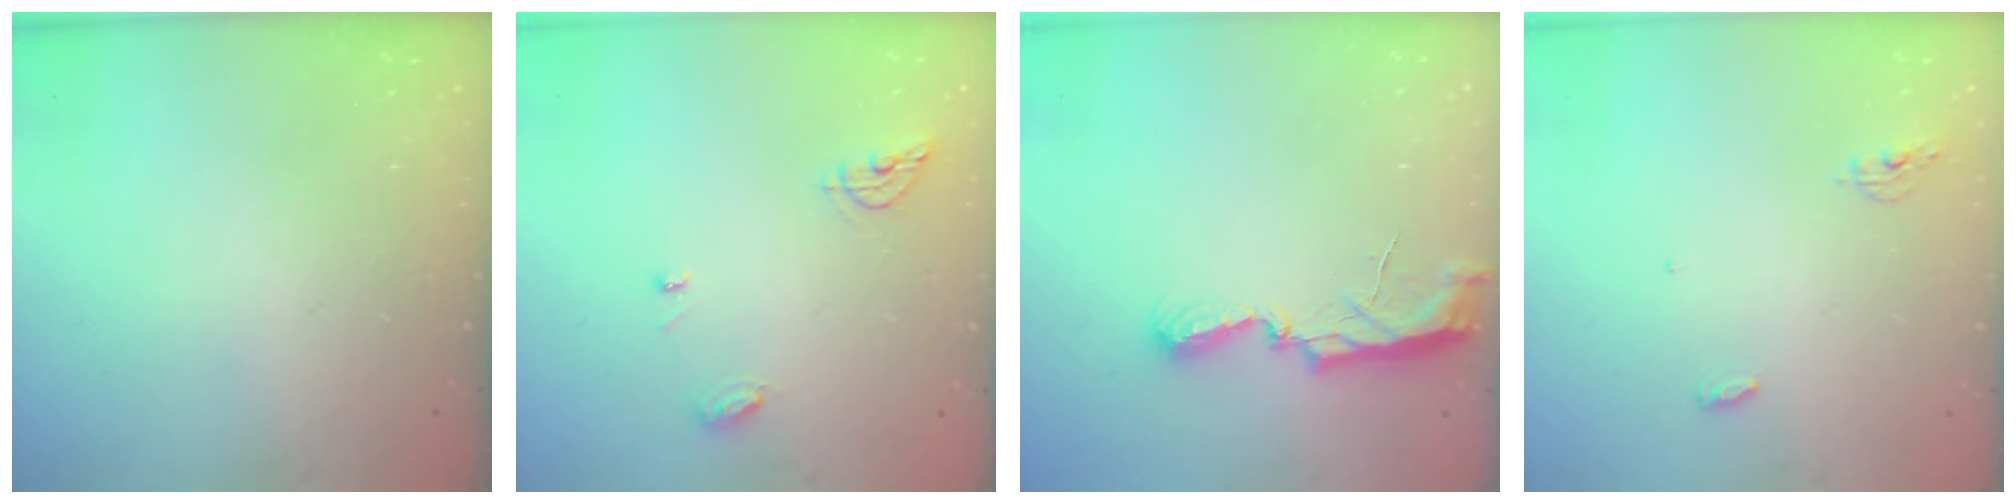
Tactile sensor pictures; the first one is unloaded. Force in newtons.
{"total": 6.7, "press": 6.7, "slide": 0.3}
{"total": 7.3, "press": 7.3, "slide": 0.5}
{"total": 4.1, "press": 4.0, "slide": 0.9}